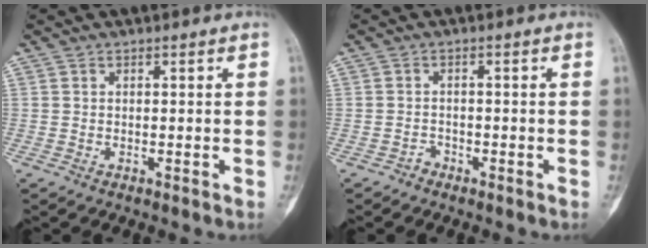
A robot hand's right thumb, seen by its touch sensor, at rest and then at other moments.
{"total": 1.3, "force": [-1.0, 0.8, 0.0], "torque": [0.004, 0.004, -0.025]}